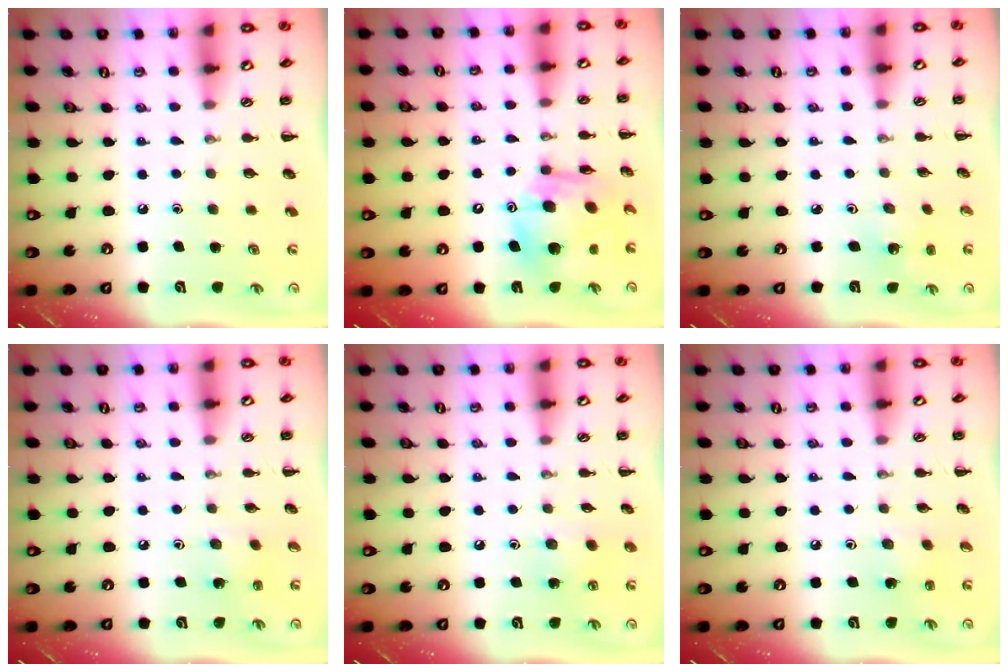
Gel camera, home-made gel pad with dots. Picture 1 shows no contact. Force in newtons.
{"total": 10.6, "press": 10.1, "slide": 3.3}
{"total": 1.6, "press": 1.5, "slide": 0.6}
{"total": 1.5, "press": 1.4, "slide": 0.5}
{"total": 4.9, "press": 4.7, "slide": 1.2}
{"total": 1.5, "press": 1.4, "slide": 0.5}